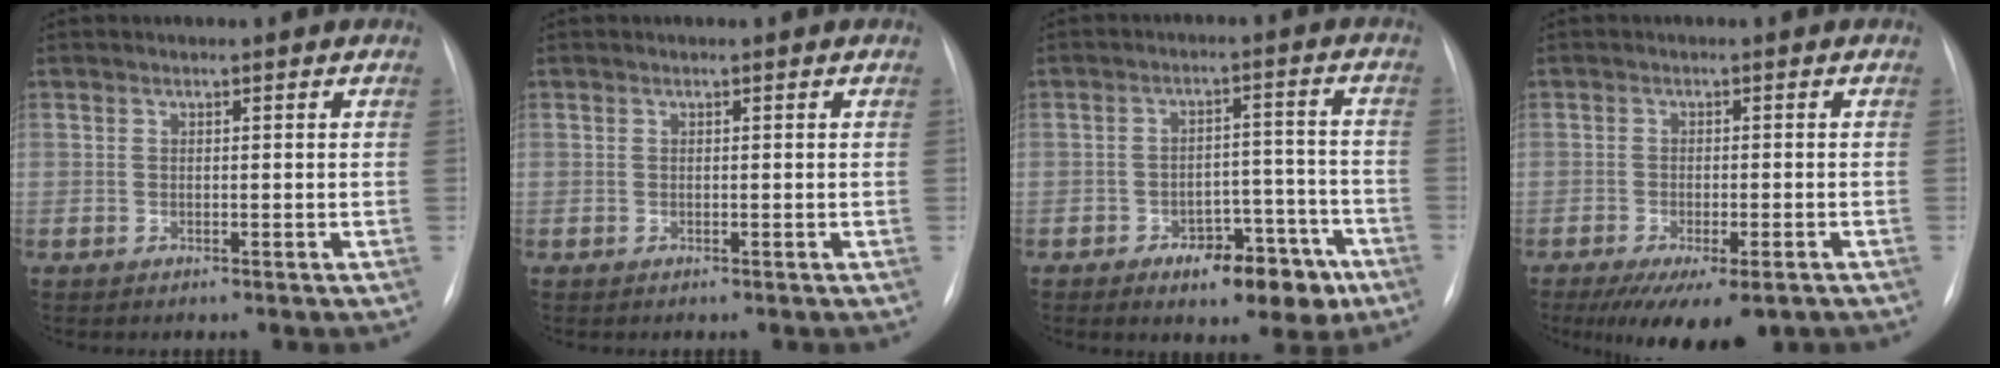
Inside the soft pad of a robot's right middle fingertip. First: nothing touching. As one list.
[{"total": 0.0}, {"total": 9.7, "force": [-5.6, 4.6, 6.5], "torque": [-0.070, 0.027, -0.073]}, {"total": 9.9, "force": [-6.6, 3.2, 6.6], "torque": [-0.095, -0.016, -0.097]}]